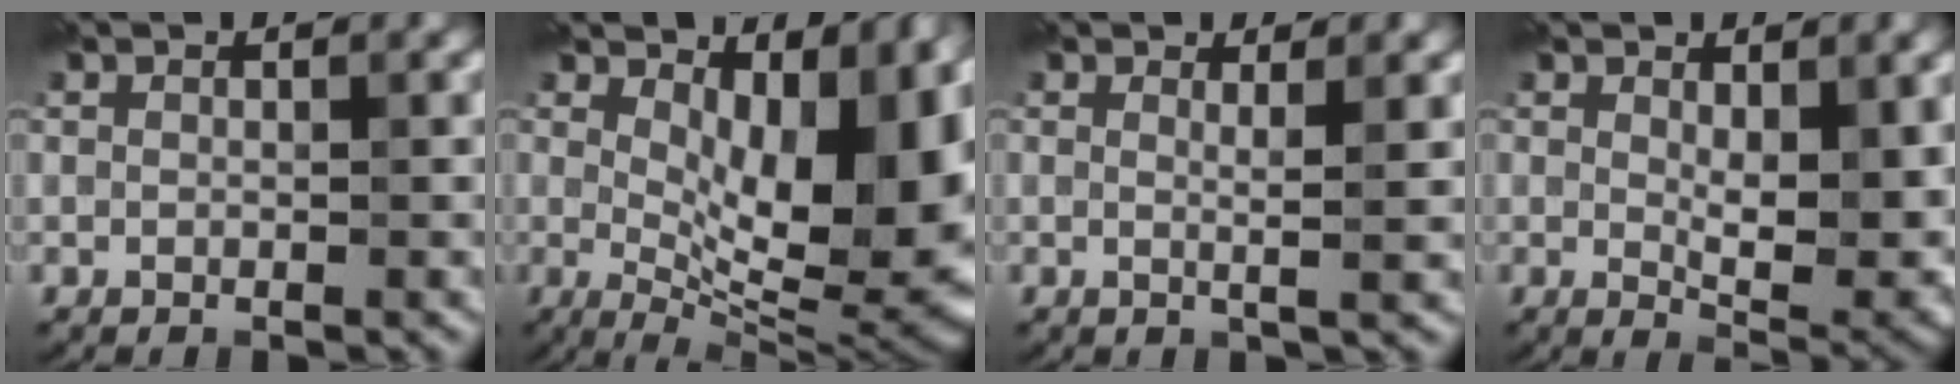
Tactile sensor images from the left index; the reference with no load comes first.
{"total": 13.6, "force": [2.7, 5.9, 12.0], "torque": [-0.121, -0.014, 0.050]}
{"total": 1.8, "force": [0.6, 0.4, 1.6], "torque": [-0.023, -0.003, 0.002]}
{"total": 6.0, "force": [0.8, 2.2, 5.5], "torque": [-0.088, -0.016, 0.020]}